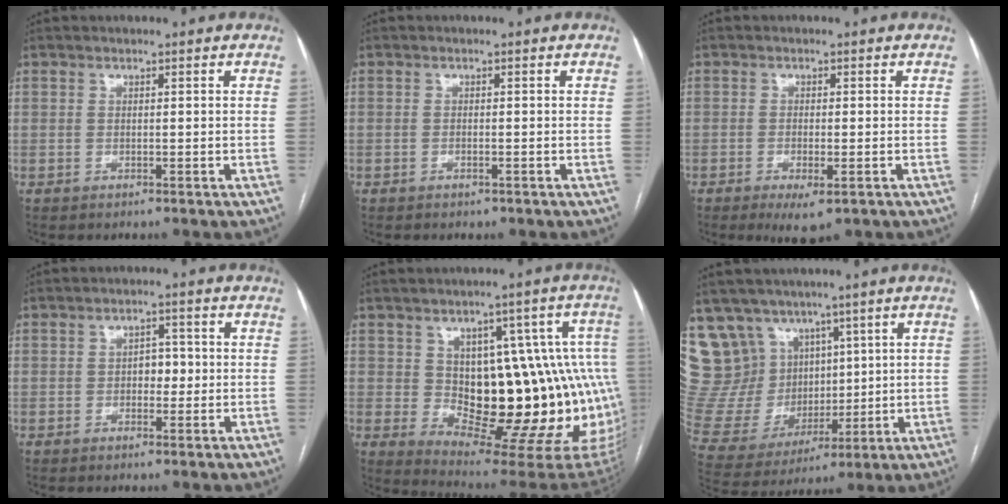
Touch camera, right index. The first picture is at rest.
{"total": 0.6, "force": [-0.4, 0.2, 0.3], "torque": [-0.008, -0.001, -0.004]}
{"total": 4.1, "force": [-2.1, 1.1, 3.4], "torque": [-0.053, -0.008, -0.027]}
{"total": 3.0, "force": [-0.2, 1.9, 2.3], "torque": [-0.027, 0.009, -0.003]}
{"total": 20.7, "force": [-0.7, 8.3, 18.9], "torque": [-0.159, 0.032, 0.015]}
{"total": 17.5, "force": [10.2, 12.9, 5.9], "torque": [-0.140, 0.059, 0.223]}